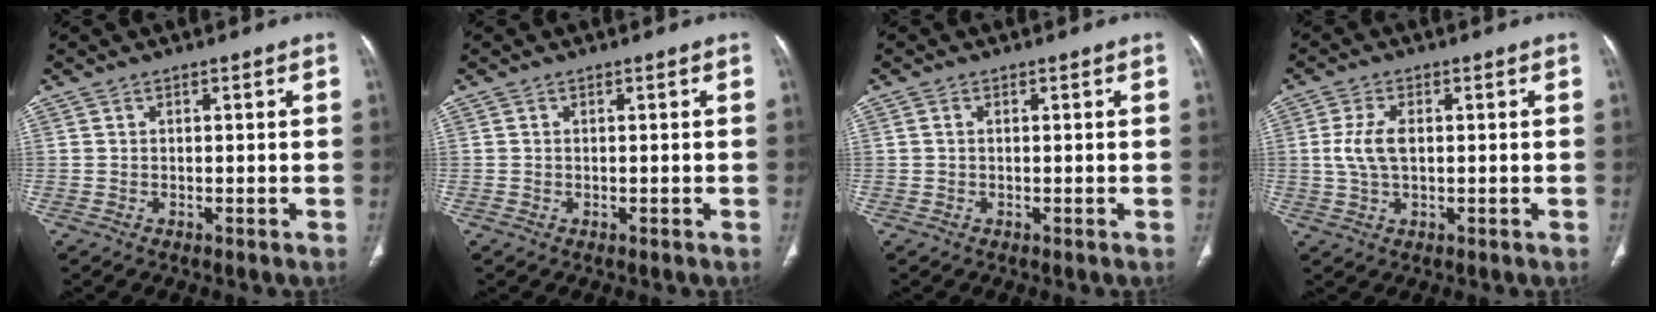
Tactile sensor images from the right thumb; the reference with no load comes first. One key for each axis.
{"total": 0.0}
{"total": 0.5, "fx": 0.0, "fy": 0.3, "fz": 0.4, "tx": -0.010, "ty": 0.000, "tz": 0.000}
{"total": 5.3, "fx": 0.4, "fy": 2.7, "fz": 4.5, "tx": -0.103, "ty": 0.004, "tz": 0.007}